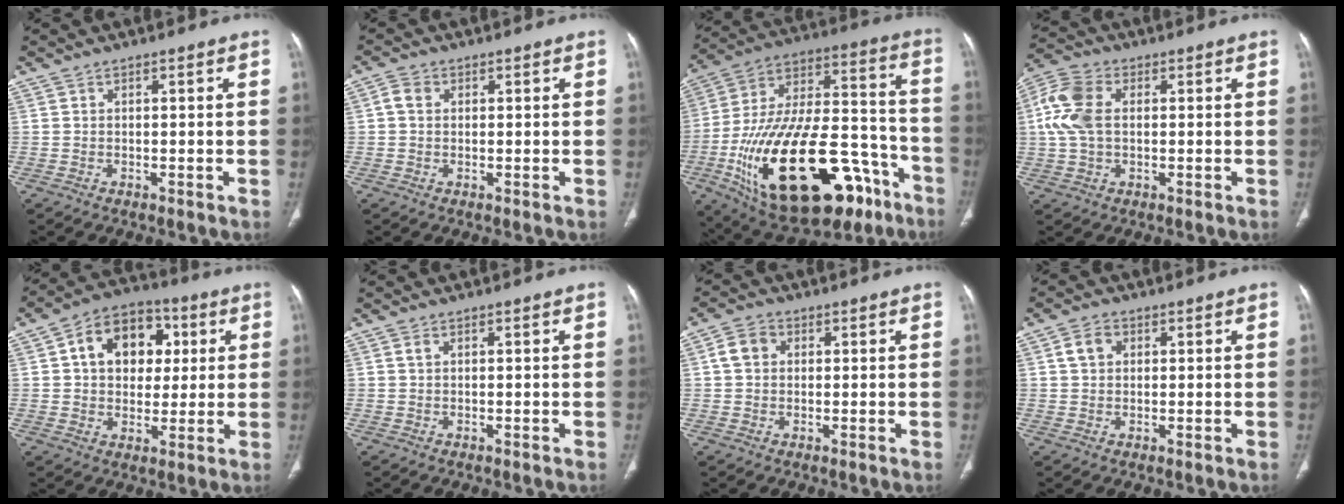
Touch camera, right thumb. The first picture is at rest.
{"total": 2.4, "force": [0.5, 2.0, 1.3], "torque": [-0.025, 0.008, 0.008]}
{"total": 36.9, "force": [-16.4, 17.1, 28.3], "torque": [-0.487, 0.057, -0.251]}
{"total": 9.5, "force": [1.2, 6.2, 7.1], "torque": [-0.165, 0.020, 0.022]}
{"total": 14.2, "force": [3.5, 10.4, 9.1], "torque": [-0.099, 0.007, 0.049]}
{"total": 0.6, "force": [0.3, 0.3, 0.5], "torque": [-0.012, 0.005, 0.005]}
{"total": 4.3, "force": [0.9, 3.4, 2.3], "torque": [-0.039, 0.011, 0.014]}
{"total": 3.5, "force": [1.0, 2.7, 2.0], "torque": [-0.030, 0.006, 0.019]}